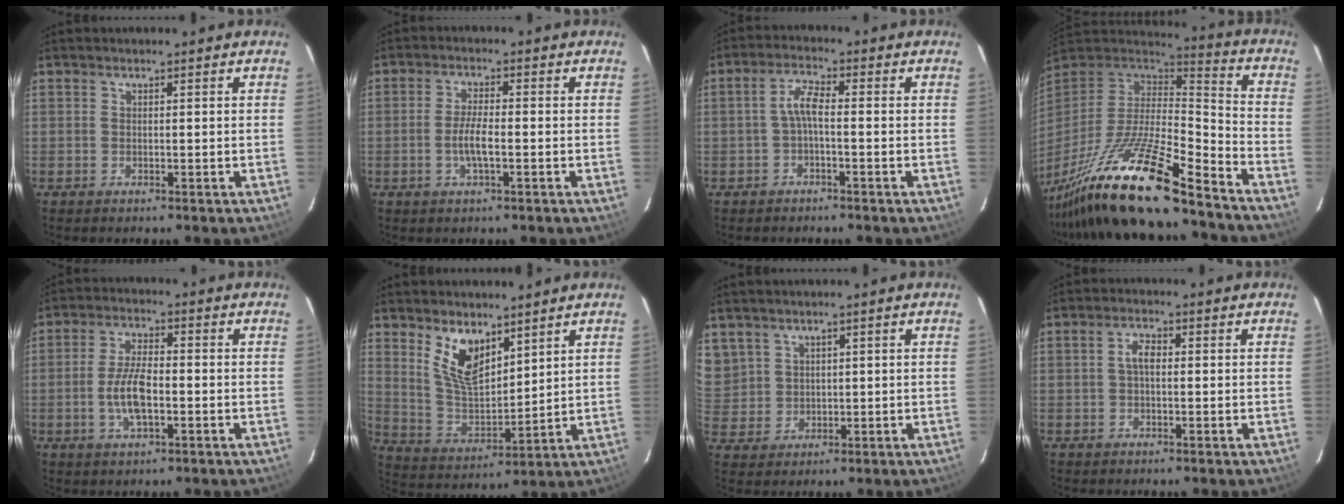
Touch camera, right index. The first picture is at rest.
{"total": 4.4, "force": [-1.3, 0.8, 4.1], "torque": [-0.081, -0.001, -0.025]}
{"total": 3.5, "force": [-1.0, 0.8, 3.3], "torque": [-0.072, 0.011, -0.022]}
{"total": 23.0, "force": [-16.6, 3.6, 15.4], "torque": [-0.296, -0.040, -0.298]}
{"total": 7.3, "force": [-1.9, 2.8, 6.4], "torque": [-0.132, 0.001, -0.035]}
{"total": 10.1, "force": [6.3, 4.6, 6.4], "torque": [-0.121, -0.004, 0.134]}
{"total": 7.7, "force": [4.2, 6.3, 1.5], "torque": [-0.039, 0.018, 0.102]}
{"total": 2.6, "force": [0.1, 1.3, 2.3], "torque": [-0.046, 0.009, 0.001]}